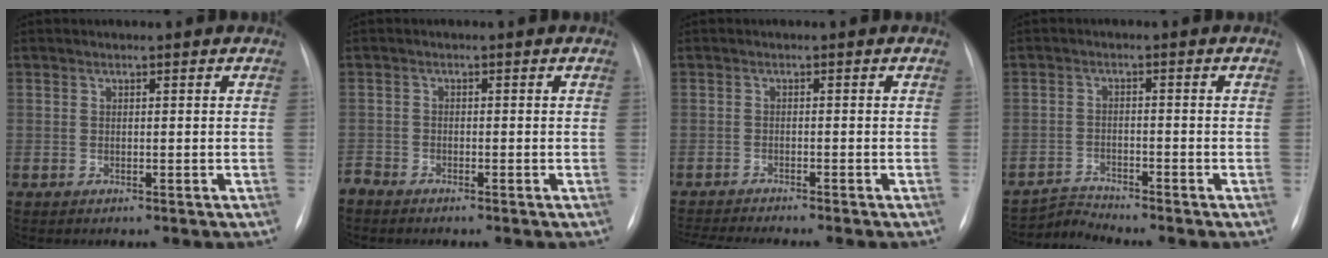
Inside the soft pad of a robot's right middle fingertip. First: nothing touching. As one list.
[{"total": 1.6, "force": [-1.6, 0.3, 0.1], "torque": [-0.001, -0.005, -0.029]}, {"total": 8.2, "force": [-7.4, -0.5, 3.5], "torque": [-0.042, -0.013, -0.114]}, {"total": 3.4, "force": [-2.9, -1.0, -1.5], "torque": [0.031, -0.013, -0.050]}]